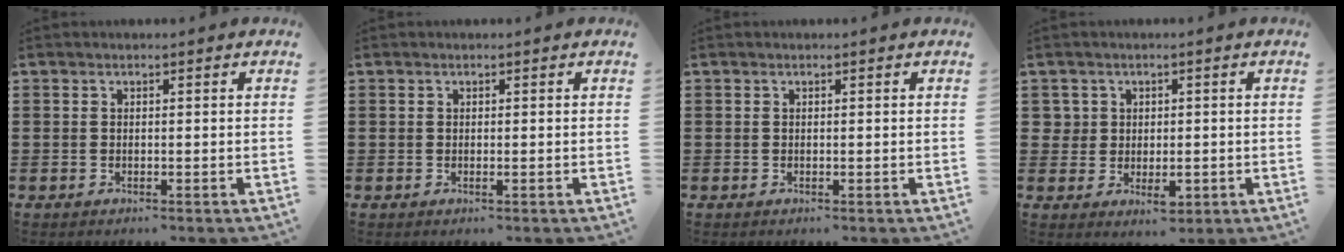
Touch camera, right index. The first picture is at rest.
{"total": 0.0}
{"total": 0.0}
{"total": 3.5, "force": [0.4, 3.1, 1.5], "torque": [-0.029, 0.007, 0.007]}